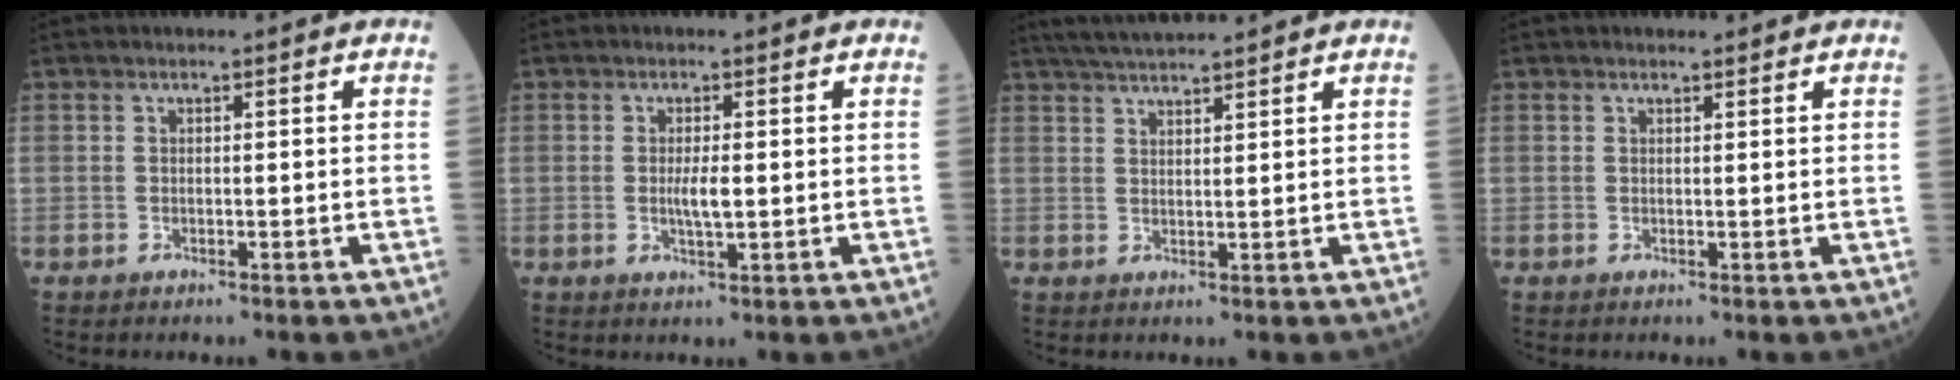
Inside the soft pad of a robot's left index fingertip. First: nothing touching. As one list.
[{"total": 2.6, "force": [0.0, 0.4, 2.6], "torque": [-0.053, -0.005, 0.001]}, {"total": 6.5, "force": [5.9, -0.1, 2.6], "torque": [-0.049, 0.029, 0.102]}, {"total": 2.0, "force": [1.9, 0.5, 0.6], "torque": [-0.009, 0.015, 0.024]}]